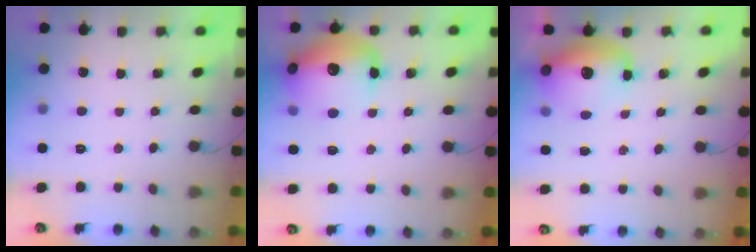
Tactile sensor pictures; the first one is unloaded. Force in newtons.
{"total": 17.2, "press": 17.1, "slide": 2.5}
{"total": 12.5, "press": 12.1, "slide": 2.9}